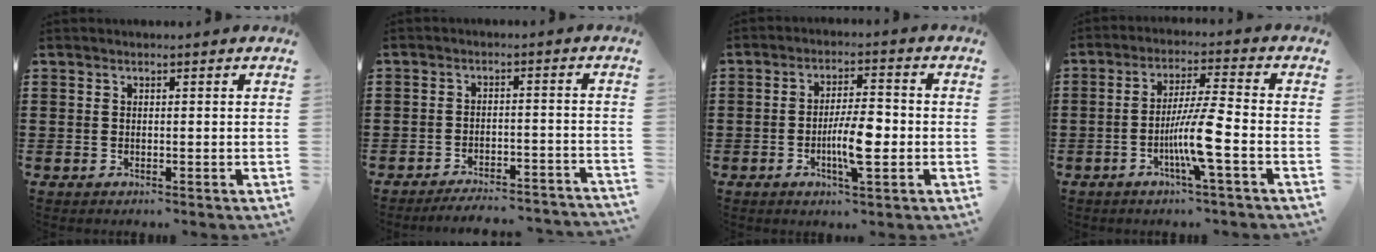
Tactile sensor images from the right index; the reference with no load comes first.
{"total": 3.7, "force": [-3.7, 0.1, 0.7], "torque": [-0.015, 0.001, -0.074]}
{"total": 7.1, "force": [-1.6, 1.9, 6.7], "torque": [-0.127, -0.001, -0.032]}
{"total": 8.3, "force": [-3.0, 0.1, 7.8], "torque": [-0.150, -0.010, -0.061]}